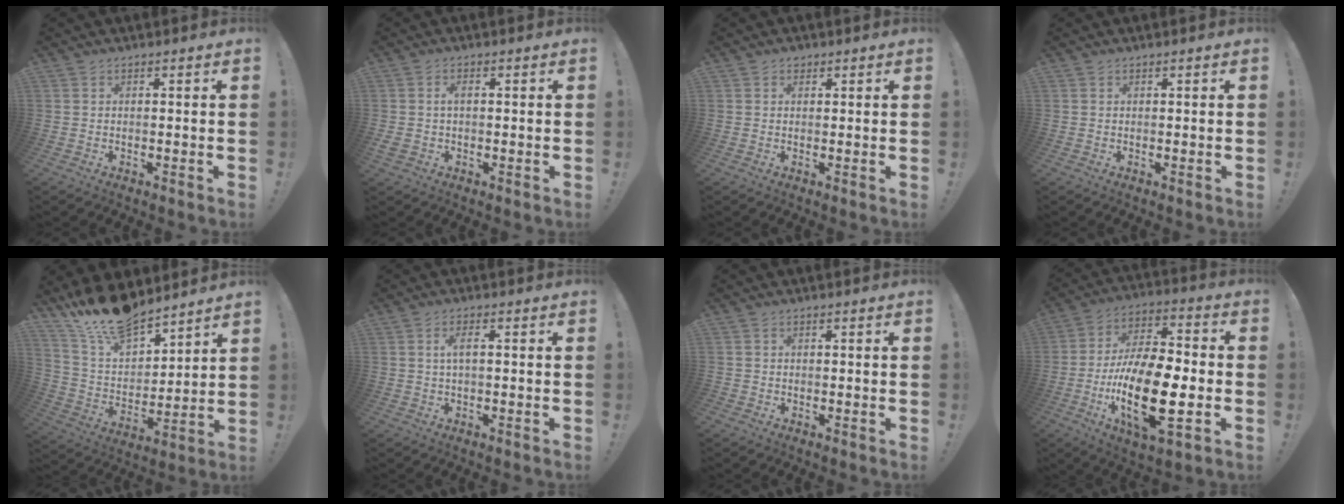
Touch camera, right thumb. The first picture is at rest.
{"total": 2.3, "force": [0.1, 1.1, 2.0], "torque": [-0.042, 0.003, 0.002]}
{"total": 1.6, "force": [0.9, 1.2, 0.4], "torque": [0.004, -0.003, 0.015]}
{"total": 0.0}
{"total": 16.5, "force": [14.3, 5.7, 6.0], "torque": [-0.136, -0.101, 0.263]}
{"total": 3.2, "force": [0.5, 0.5, 3.1], "torque": [-0.060, 0.004, 0.006]}
{"total": 0.8, "force": [-0.4, 0.6, 0.1], "torque": [-0.004, 0.004, -0.007]}
{"total": 23.2, "force": [-6.7, 9.1, 20.3], "torque": [-0.386, 0.020, -0.110]}